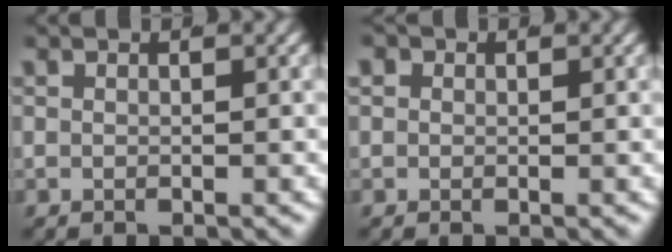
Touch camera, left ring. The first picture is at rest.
{"total": 1.8, "force": [0.4, 1.7, 0.5], "torque": [-0.014, 0.001, 0.001]}